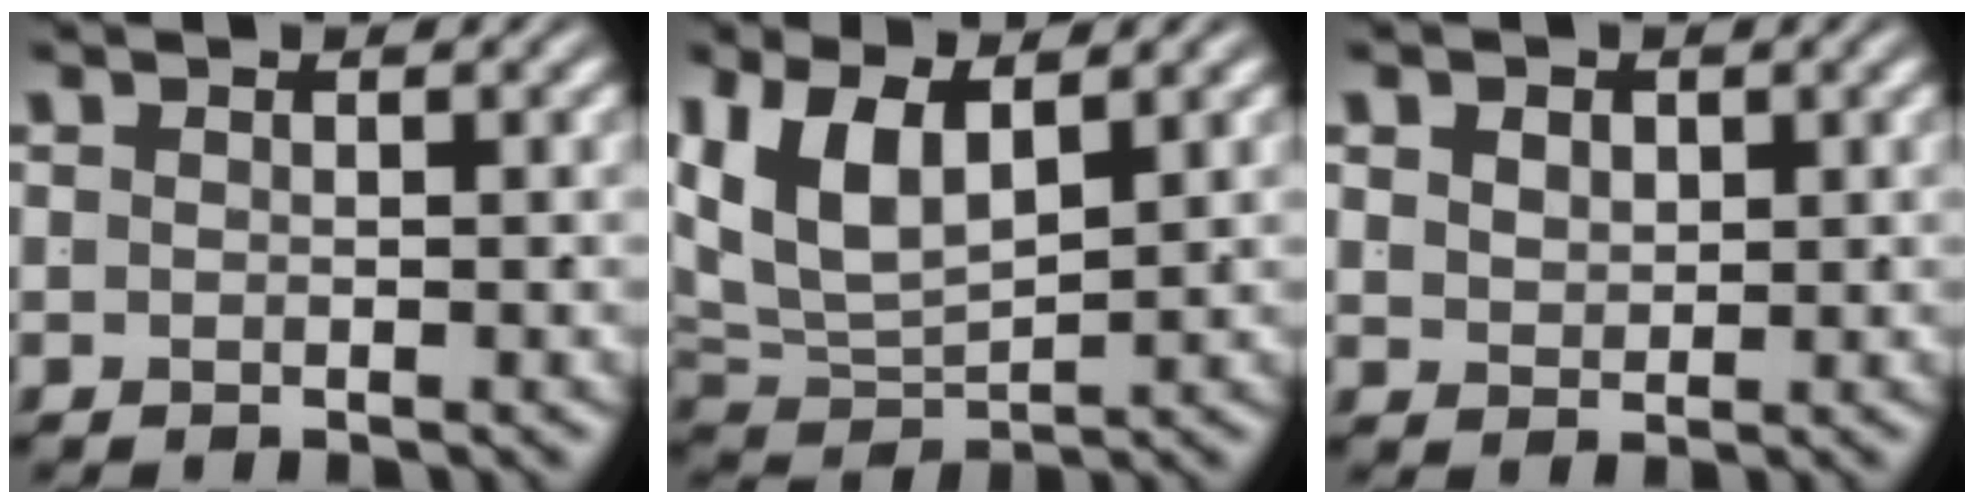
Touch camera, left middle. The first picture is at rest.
{"total": 9.5, "force": [2.0, 7.4, 5.6], "torque": [-0.151, -0.011, 0.038]}
{"total": 1.4, "force": [0.9, 0.6, 0.8], "torque": [-0.012, -0.012, 0.031]}